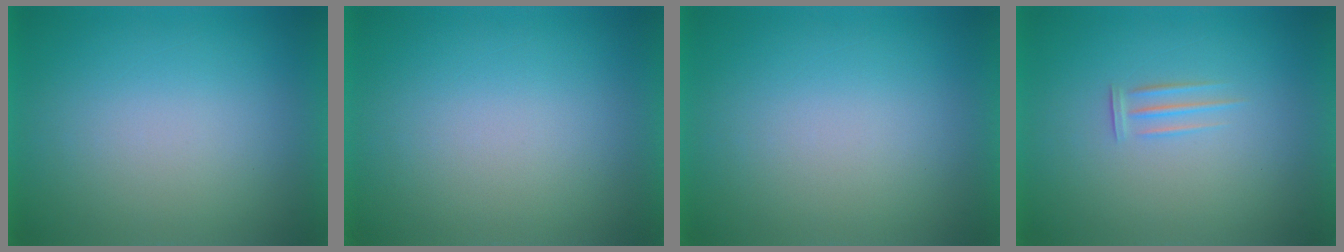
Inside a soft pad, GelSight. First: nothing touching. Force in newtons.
{"total": 0.0}
{"total": 0.0}
{"total": 1.9}